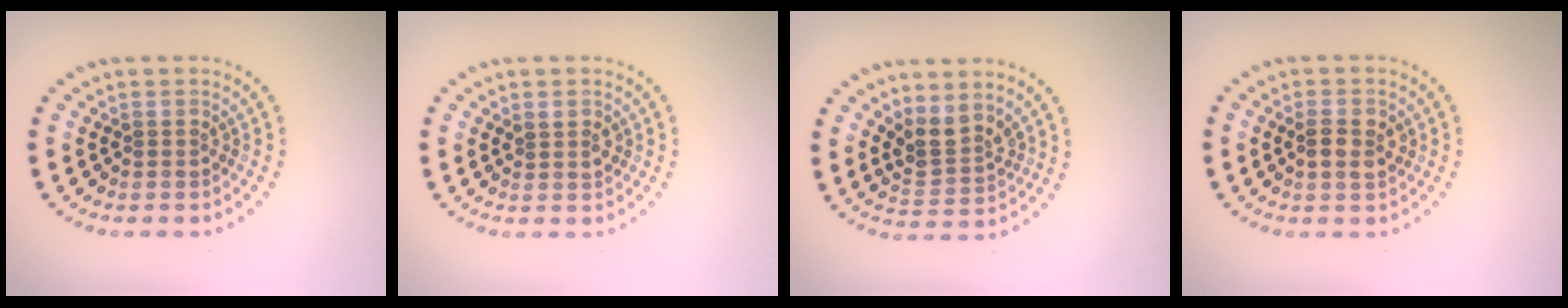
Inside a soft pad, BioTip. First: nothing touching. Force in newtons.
{"total": 1.2, "press": 1.1, "slide": 0.5}
{"total": 2.7, "press": 2.0, "slide": 1.8}
{"total": 2.4, "press": 2.4, "slide": 0.4}